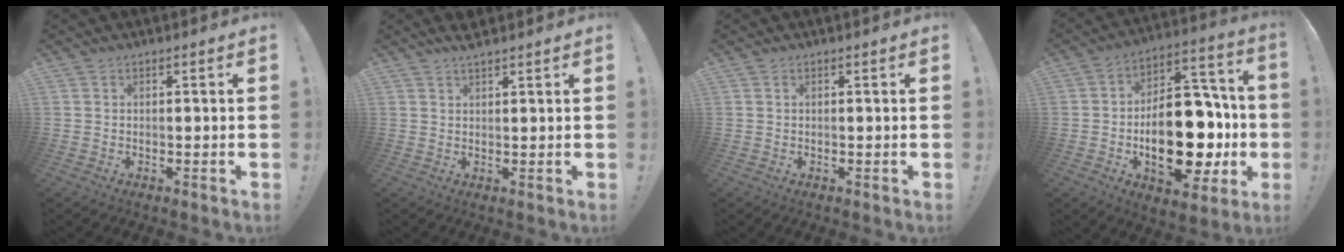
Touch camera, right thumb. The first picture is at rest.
{"total": 2.8, "force": [2.5, 0.2, 1.3], "torque": [-0.014, -0.015, 0.042]}
{"total": 0.0}
{"total": 25.2, "force": [-5.5, 14.5, 19.9], "torque": [-0.297, 0.037, -0.066]}